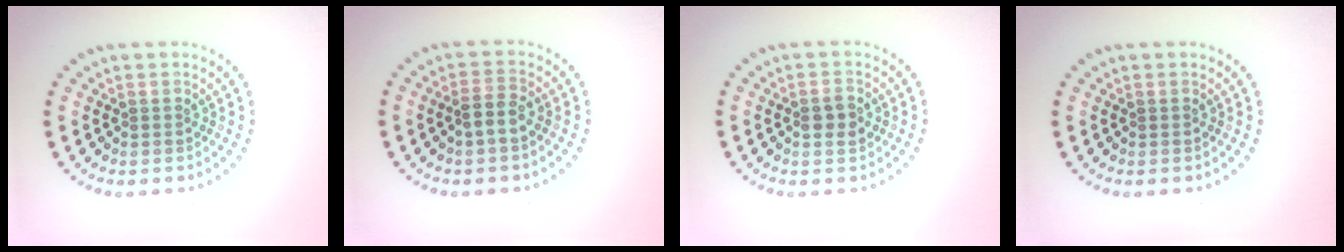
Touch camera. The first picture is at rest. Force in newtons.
{"total": 1.9, "press": 1.7, "slide": 0.8}
{"total": 1.8, "press": 1.7, "slide": 0.2}
{"total": 0.0}